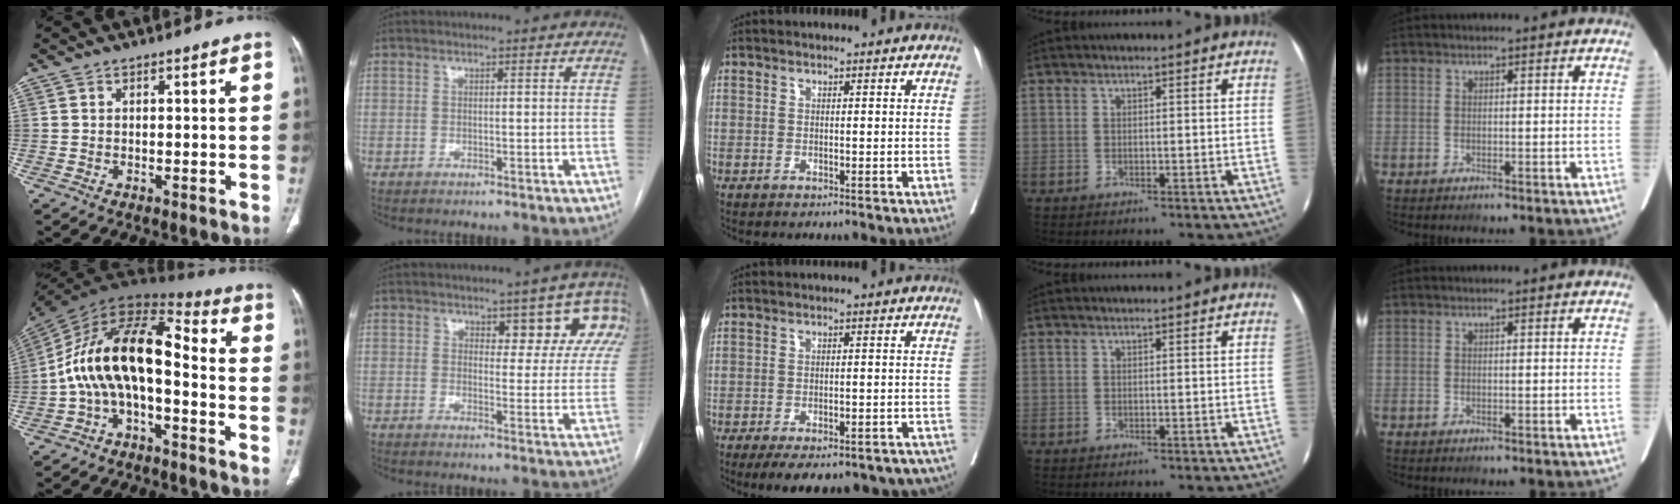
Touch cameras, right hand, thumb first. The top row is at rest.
{"thumb": {"total": 16.5, "force": [-3.4, 8.2, 13.8], "torque": [-0.235, 0.096, -0.070]}, "index": {"total": 7.8, "force": [4.8, 3.8, 4.8], "torque": [-0.032, 0.002, 0.045]}, "middle": {"total": 18.1, "force": [-14.7, 6.5, 8.4], "torque": [-0.110, 0.003, -0.172]}}